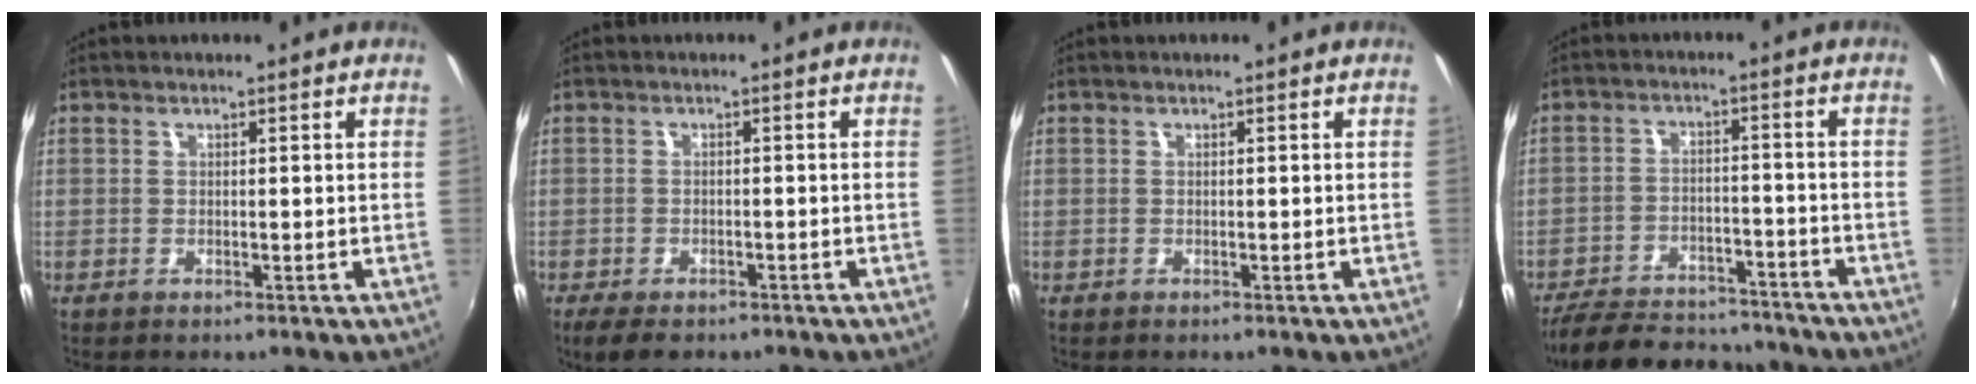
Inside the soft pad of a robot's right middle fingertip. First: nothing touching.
{"total": 5.6, "force": [-4.2, 2.3, 2.9], "torque": [-0.070, -0.021, -0.068]}
{"total": 0.0}
{"total": 16.2, "force": [-14.0, 5.7, 5.8], "torque": [-0.140, 0.007, -0.198]}